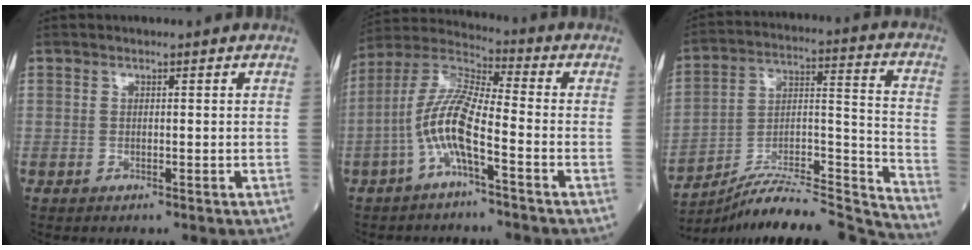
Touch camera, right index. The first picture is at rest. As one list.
[{"total": 9.8, "force": [-3.5, 1.4, 9.0], "torque": [-0.196, 0.017, -0.074]}, {"total": 21.9, "force": [-21.1, -0.2, 5.9], "torque": [-0.091, 0.026, -0.333]}]